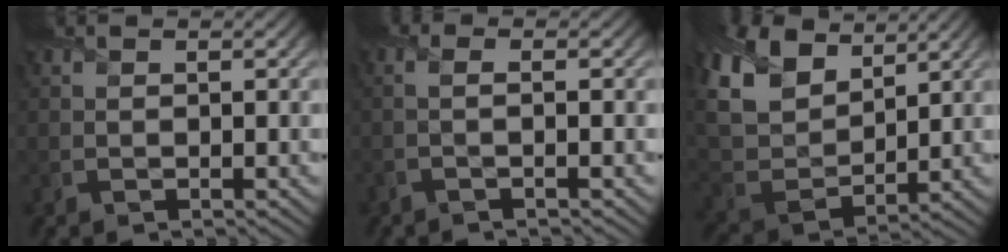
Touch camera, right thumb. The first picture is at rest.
{"total": 2.1, "force": [-0.4, 0.4, 2.0], "torque": [-0.033, 0.004, -0.022]}
{"total": 12.5, "force": [7.3, 7.0, 7.4], "torque": [-0.198, 0.026, 0.129]}